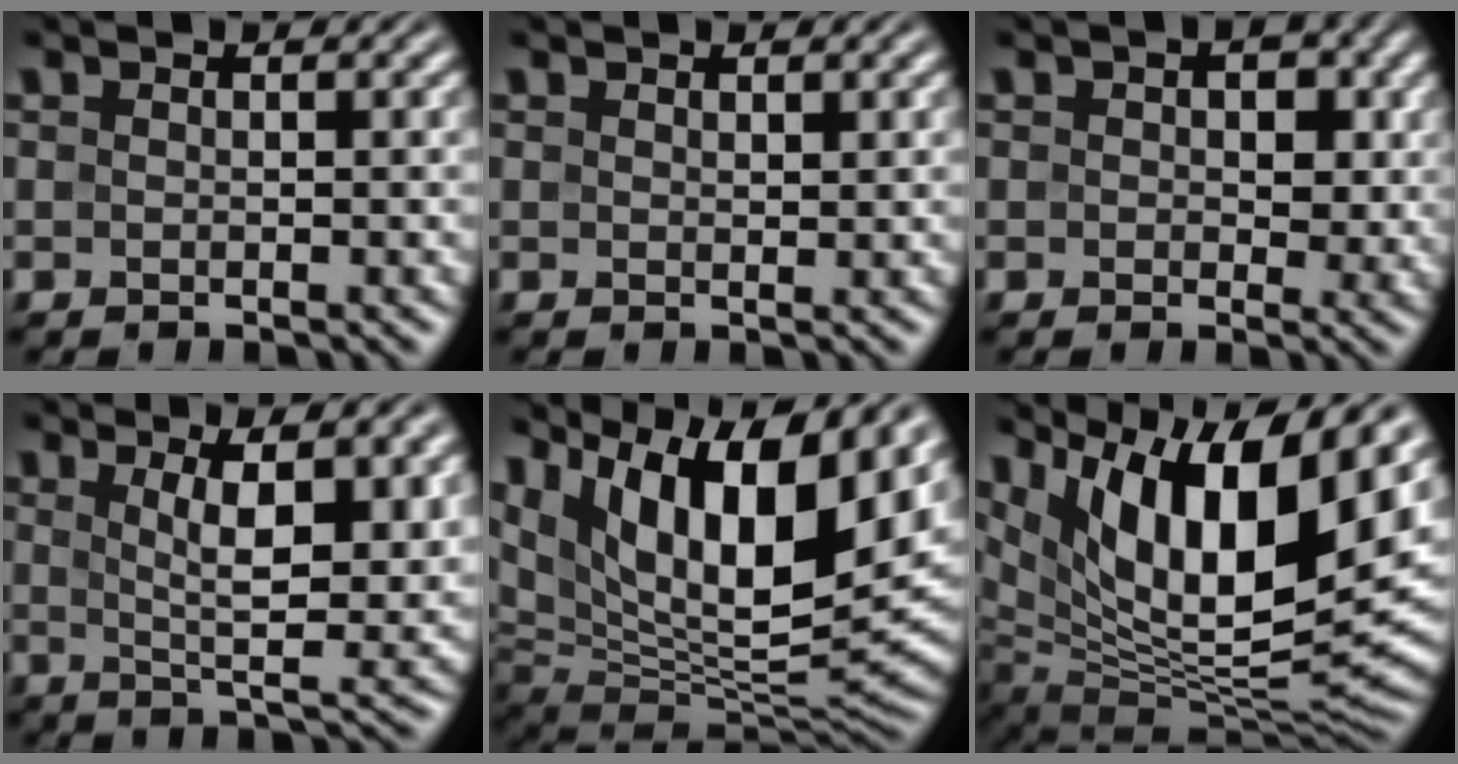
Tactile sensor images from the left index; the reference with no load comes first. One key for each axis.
{"total": 0.6, "fx": 0.5, "fy": 0.3, "fz": 0.2, "tx": -0.002, "ty": -0.002, "tz": 0.010}
{"total": 3.5, "fx": 0.8, "fy": 2.4, "fz": 2.4, "tx": -0.019, "ty": -0.001, "tz": 0.007}
{"total": 8.1, "fx": 2.2, "fy": 2.6, "fz": 7.4, "tx": -0.115, "ty": -0.006, "tz": 0.039}
{"total": 16.8, "fx": 7.0, "fy": 8.1, "fz": 12.9, "tx": -0.224, "ty": 0.028, "tz": 0.129}
{"total": 15.8, "fx": 7.2, "fy": 6.4, "fz": 12.6, "tx": -0.220, "ty": 0.016, "tz": 0.131}